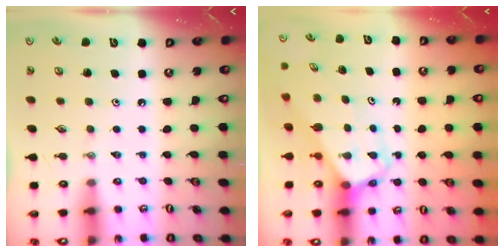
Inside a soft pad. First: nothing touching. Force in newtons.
{"total": 4.7, "press": 4.7, "slide": 0.4}